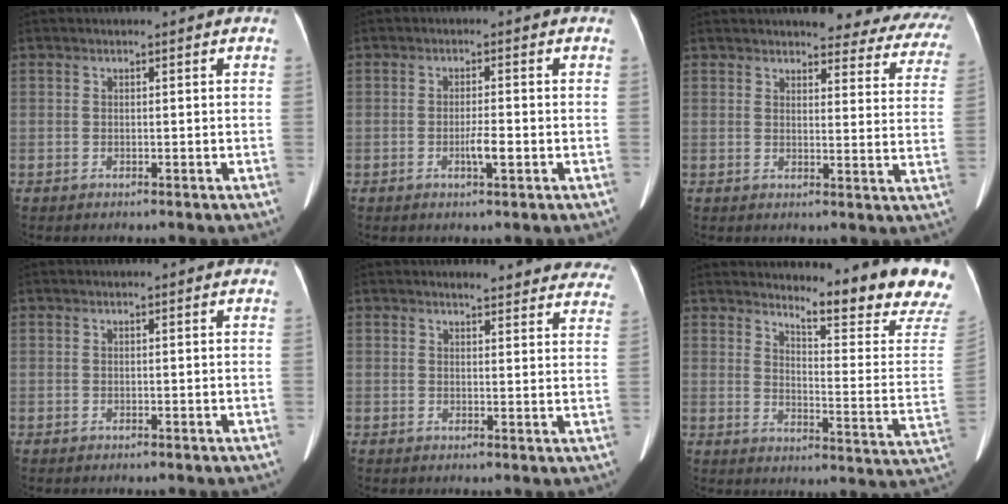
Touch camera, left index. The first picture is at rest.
{"total": 2.4, "force": [-0.9, 0.2, 2.3], "torque": [-0.042, -0.003, -0.015]}
{"total": 17.6, "force": [16.0, 4.4, 5.9], "torque": [-0.036, -0.044, 0.156]}
{"total": 0.0}
{"total": 15.8, "force": [14.9, 3.5, 3.6], "torque": [-0.005, -0.048, 0.144]}
{"total": 16.8, "force": [15.5, -0.2, 6.5], "torque": [-0.097, -0.117, 0.181]}